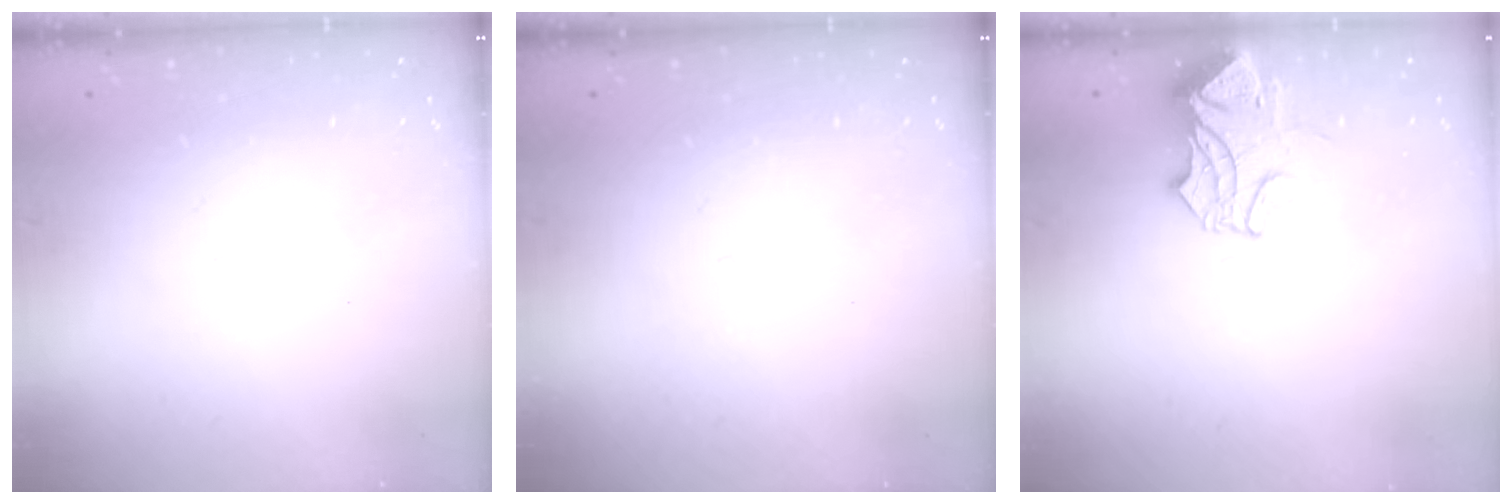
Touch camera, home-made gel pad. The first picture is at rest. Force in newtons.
{"total": 0.0}
{"total": 7.7, "press": 7.7, "slide": 0.9}